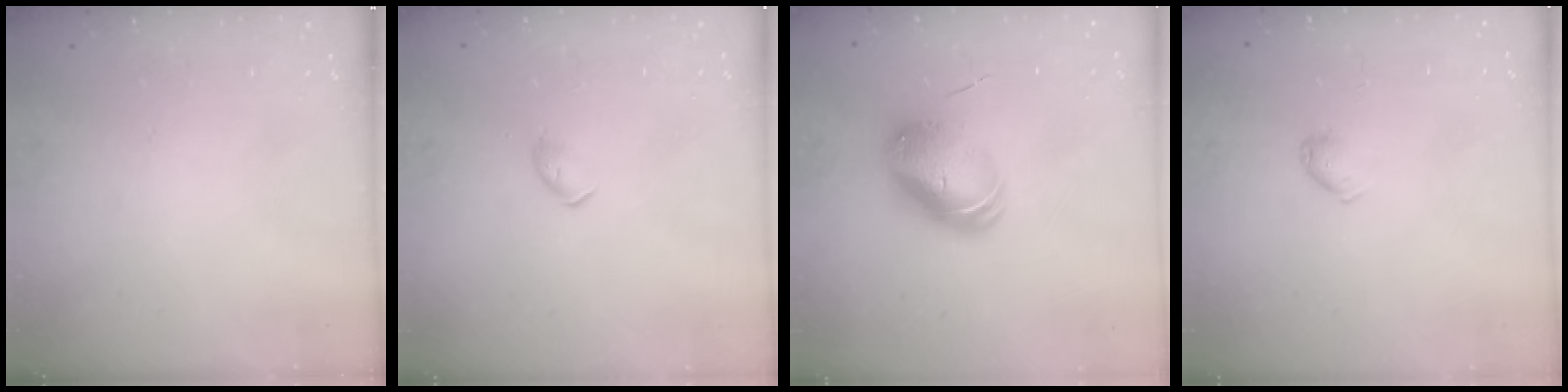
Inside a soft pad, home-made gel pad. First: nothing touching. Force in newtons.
{"total": 3.0, "press": 2.9, "slide": 0.6}
{"total": 9.3, "press": 9.1, "slide": 1.8}
{"total": 3.6, "press": 3.5, "slide": 0.6}